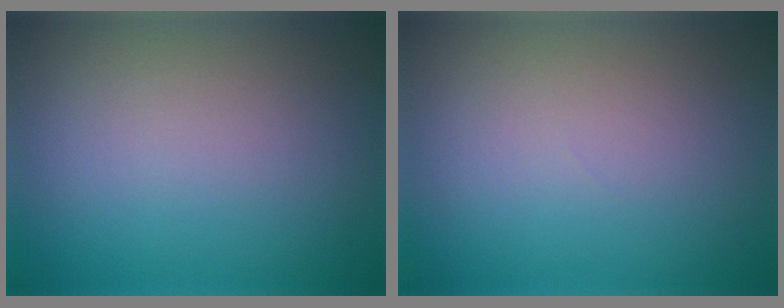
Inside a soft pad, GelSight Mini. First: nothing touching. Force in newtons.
{"total": 0.0}